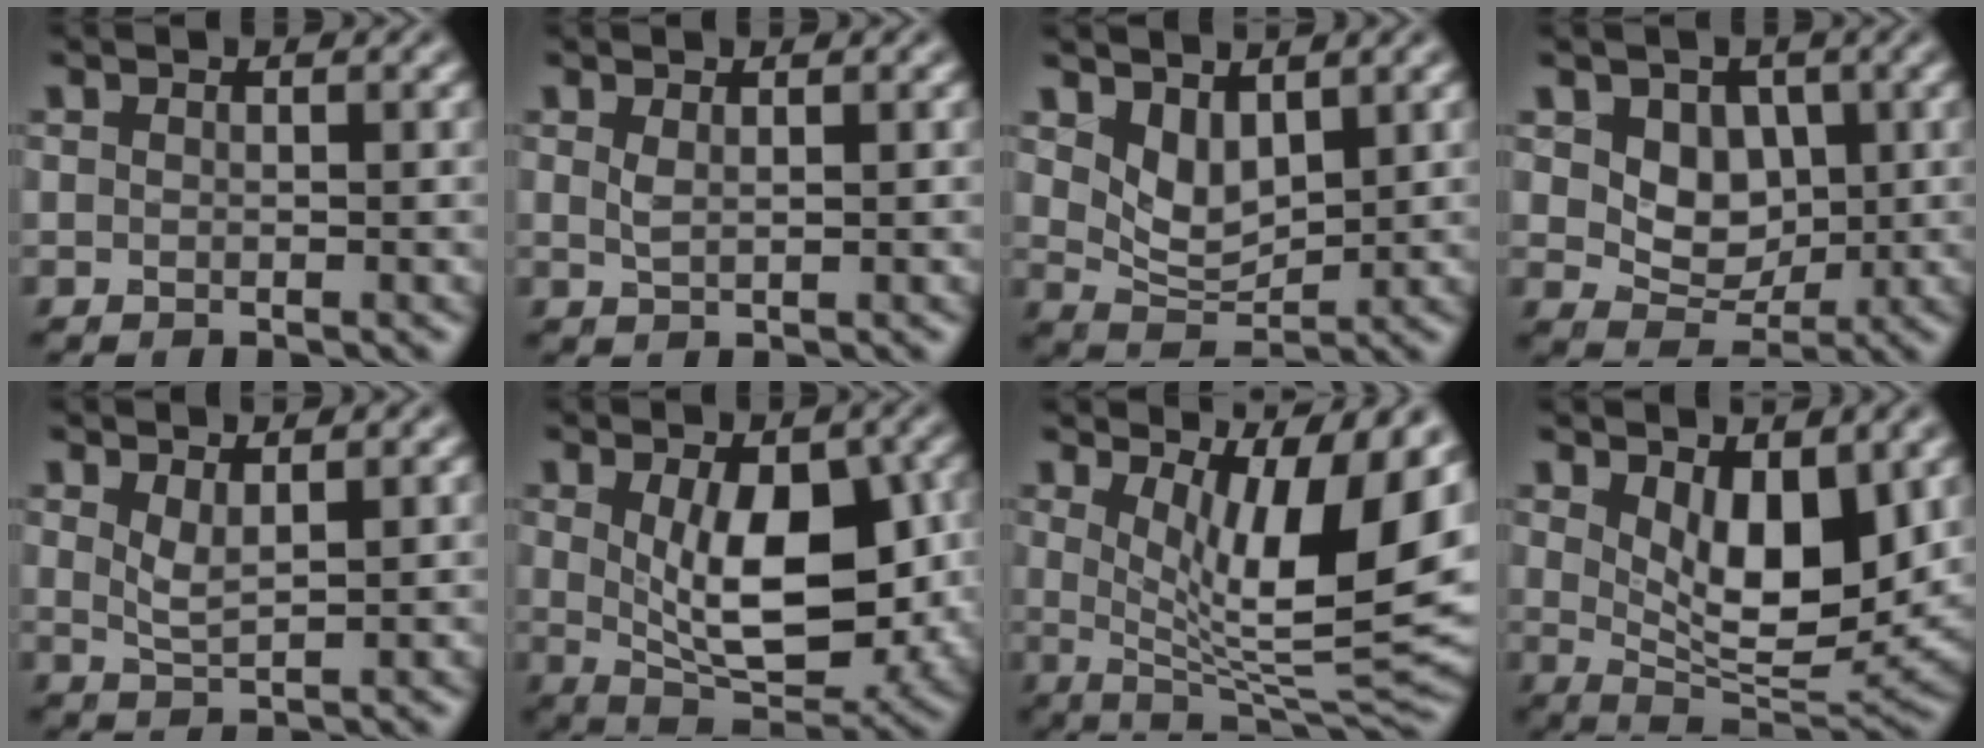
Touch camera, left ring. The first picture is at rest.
{"total": 1.0, "force": [0.5, 0.3, 0.8], "torque": [-0.020, -0.002, 0.012]}
{"total": 3.3, "force": [1.8, 1.8, 2.1], "torque": [-0.048, -0.011, 0.037]}
{"total": 4.0, "force": [0.9, 3.2, 2.3], "torque": [-0.044, -0.011, 0.011]}
{"total": 1.8, "force": [1.0, 0.5, 1.4], "torque": [-0.032, -0.006, 0.024]}
{"total": 9.3, "force": [0.6, 4.6, 8.0], "torque": [-0.134, -0.015, 0.023]}
{"total": 12.2, "force": [3.4, 3.6, 11.2], "torque": [-0.154, -0.018, 0.060]}
{"total": 7.3, "force": [2.2, 3.3, 6.1], "torque": [-0.101, -0.021, 0.043]}